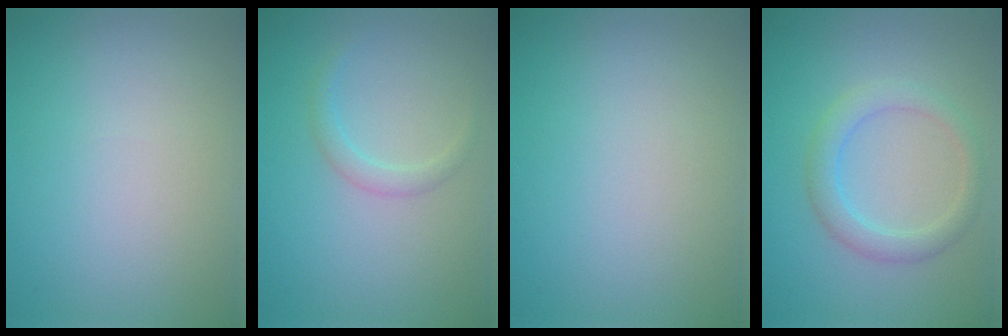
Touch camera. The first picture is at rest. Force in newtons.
{"total": 1.4, "press": 1.4, "slide": 0.1}
{"total": 0.0}
{"total": 2.8, "press": 2.8, "slide": 0.2}